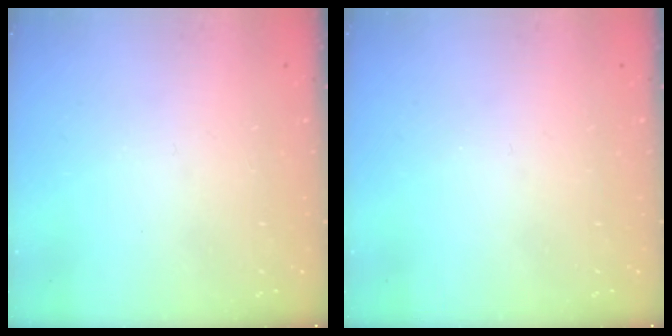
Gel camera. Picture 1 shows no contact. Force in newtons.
{"total": 0.0}